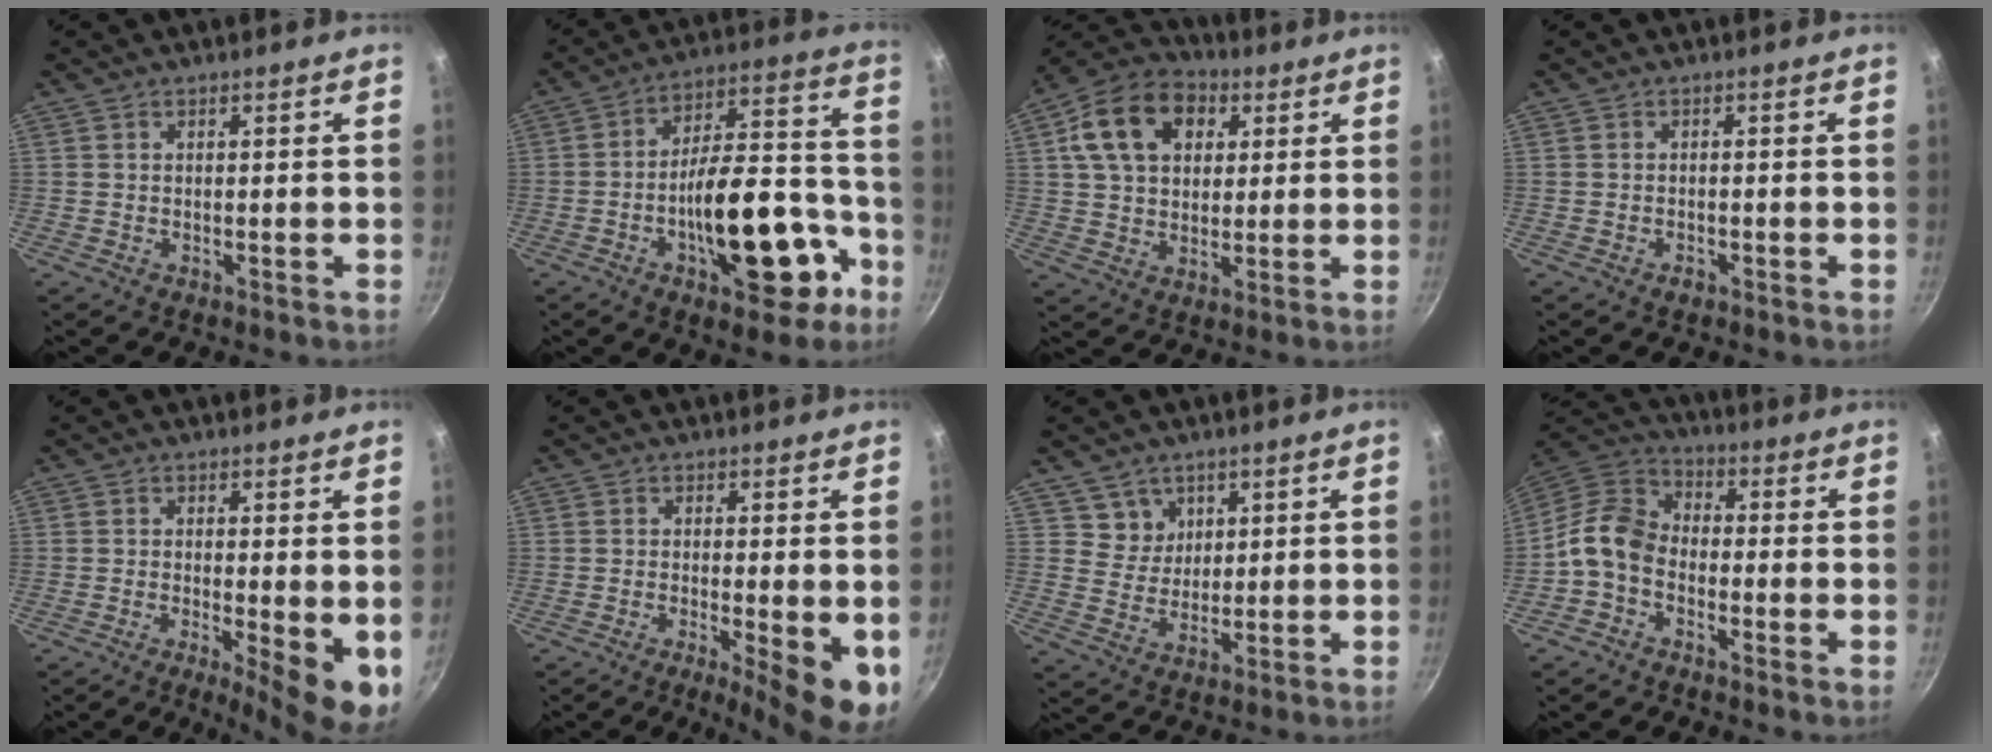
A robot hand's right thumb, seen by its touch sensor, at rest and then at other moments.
{"total": 20.9, "force": [-8.1, 9.3, 16.8], "torque": [-0.208, 0.071, -0.115]}
{"total": 15.7, "force": [5.2, 11.2, 9.6], "torque": [-0.145, 0.011, 0.075]}
{"total": 1.0, "force": [-0.7, 0.5, 0.5], "torque": [-0.011, 0.006, -0.012]}
{"total": 8.5, "force": [-1.5, 2.0, 8.2], "torque": [-0.102, -0.010, -0.016]}
{"total": 9.1, "force": [-2.3, 2.1, 8.6], "torque": [-0.110, -0.008, -0.029]}
{"total": 4.9, "force": [2.5, 4.2, 0.8], "torque": [0.016, -0.011, 0.045]}
{"total": 8.7, "force": [-2.9, 6.2, 5.5], "torque": [-0.099, 0.046, -0.080]}